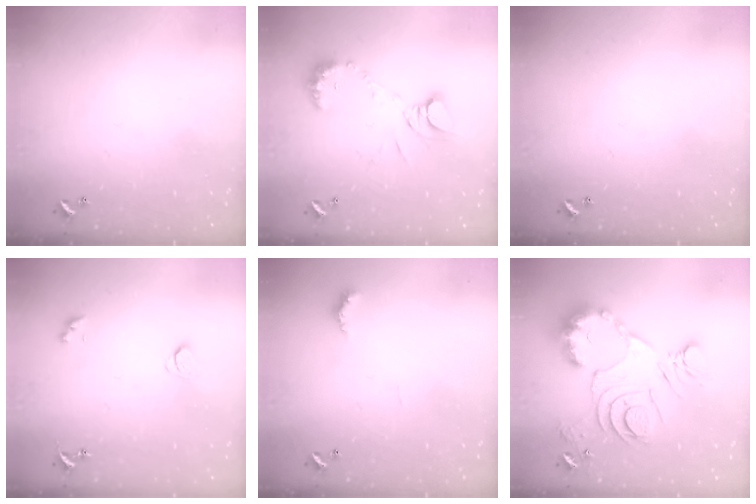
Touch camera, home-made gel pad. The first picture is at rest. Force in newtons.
{"total": 10.0, "press": 10.0, "slide": 0.9}
{"total": 0.0}
{"total": 2.1, "press": 2.1, "slide": 0.4}
{"total": 4.3, "press": 4.3, "slide": 0.7}
{"total": 17.7, "press": 17.6, "slide": 1.4}